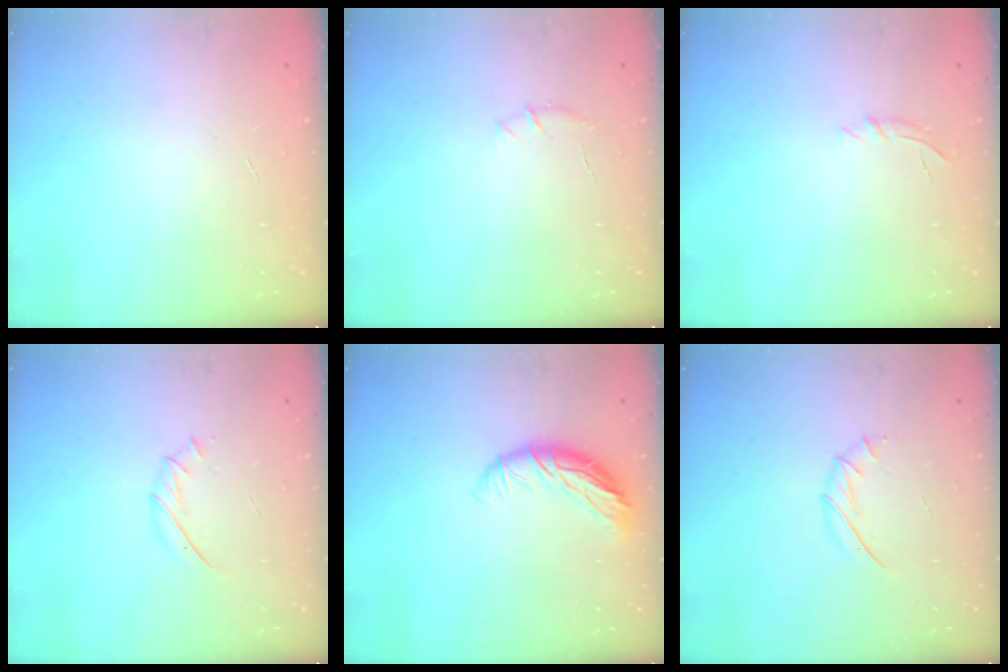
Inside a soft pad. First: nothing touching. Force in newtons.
{"total": 4.3, "press": 4.1, "slide": 1.6}
{"total": 5.5, "press": 5.1, "slide": 2.0}
{"total": 6.4, "press": 6.2, "slide": 1.8}
{"total": 9.5, "press": 9.2, "slide": 2.2}
{"total": 5.8, "press": 5.8, "slide": 0.5}